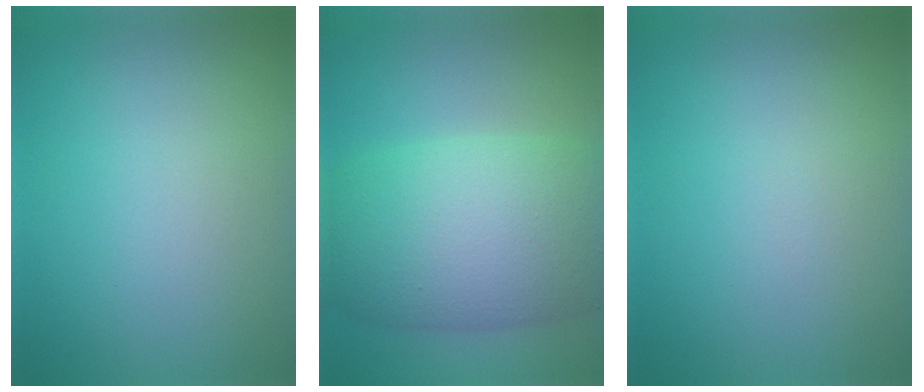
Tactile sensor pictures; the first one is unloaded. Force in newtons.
{"total": 10.8, "press": 10.8, "slide": 0.5}
{"total": 0.0}